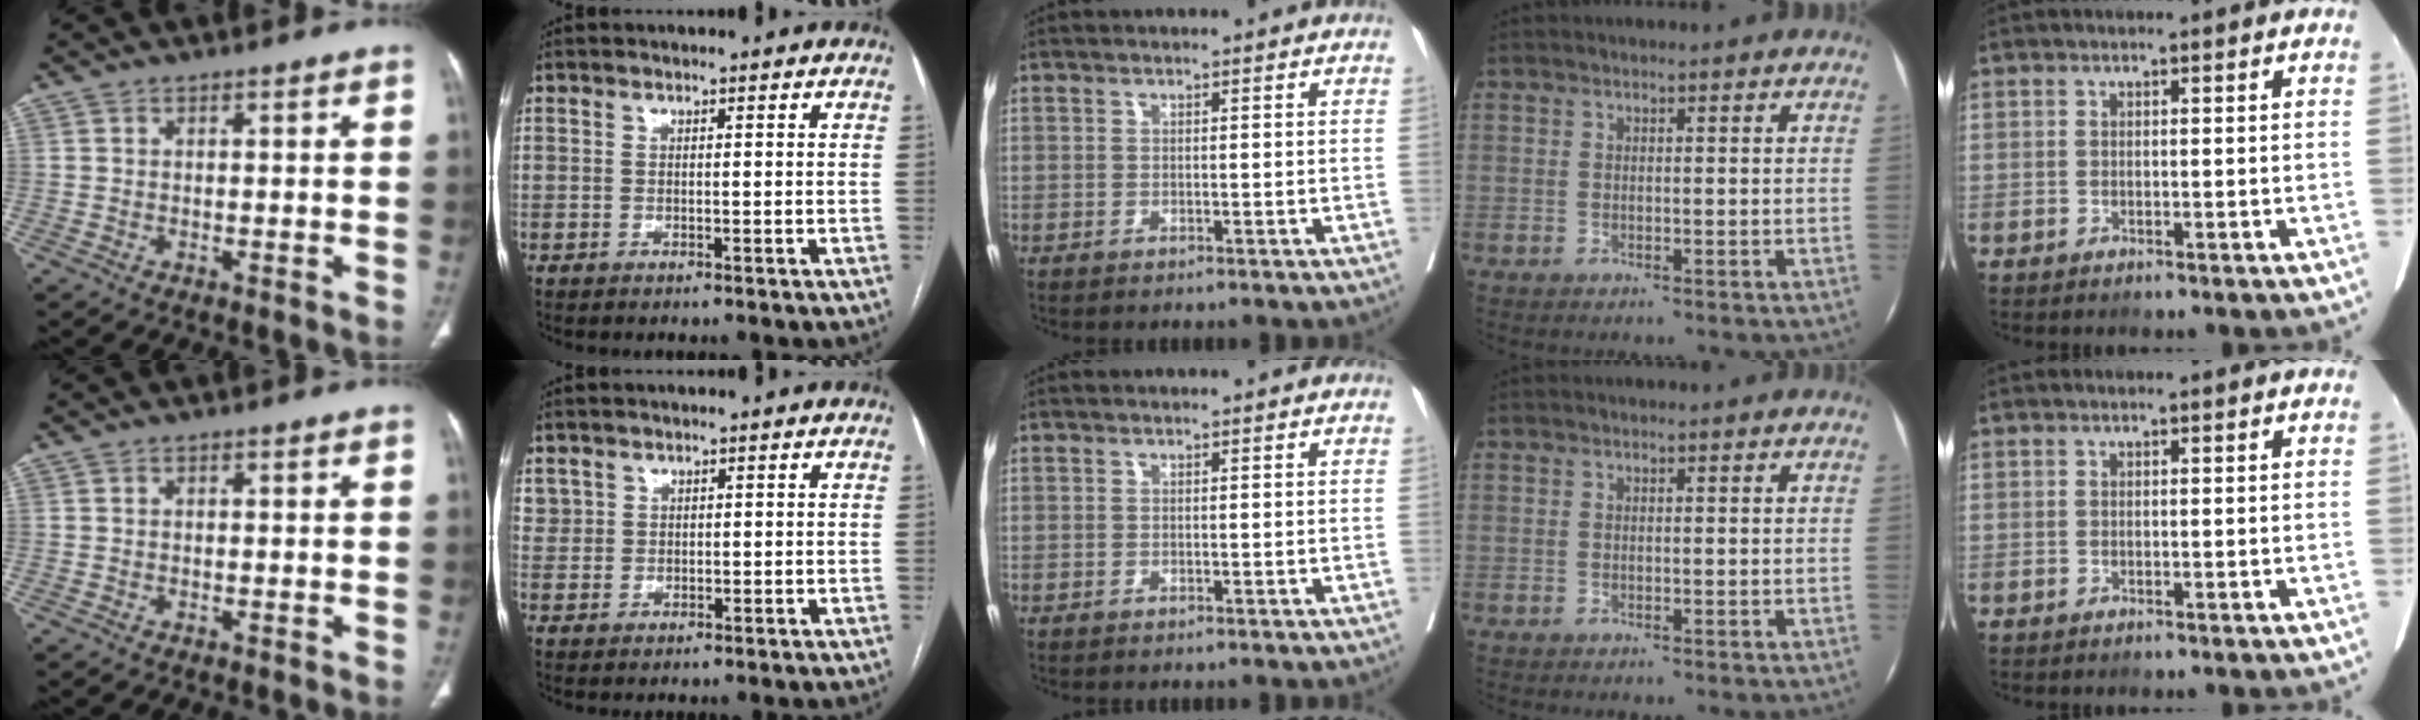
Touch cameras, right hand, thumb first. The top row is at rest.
{"index": {"total": 2.3, "force": [1.2, 2.0, 0.1], "torque": [0.009, 0.007, 0.020]}}